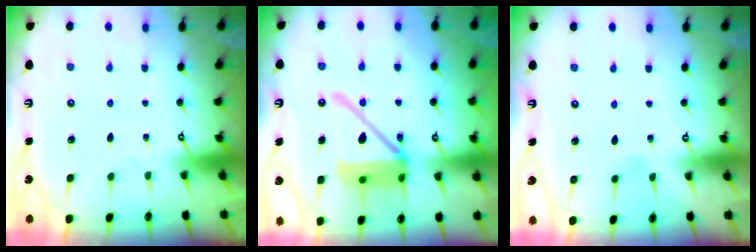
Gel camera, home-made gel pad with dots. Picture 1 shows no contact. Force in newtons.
{"total": 15.5, "press": 15.4, "slide": 2.0}
{"total": 2.0, "press": 2.0, "slide": 0.2}